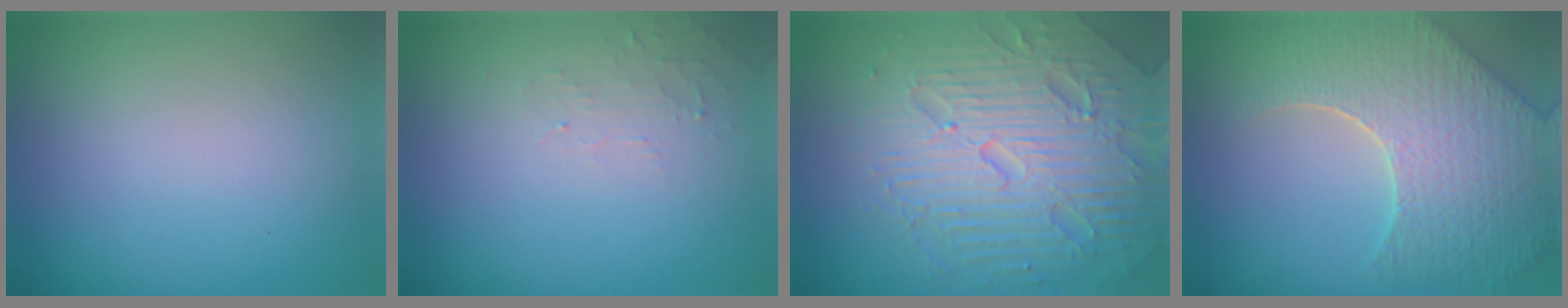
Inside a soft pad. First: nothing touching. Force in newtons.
{"total": 1.2, "press": 1.2, "slide": 0.3}
{"total": 7.4, "press": 7.3, "slide": 1.5}
{"total": 9.1, "press": 6.4, "slide": 6.5}